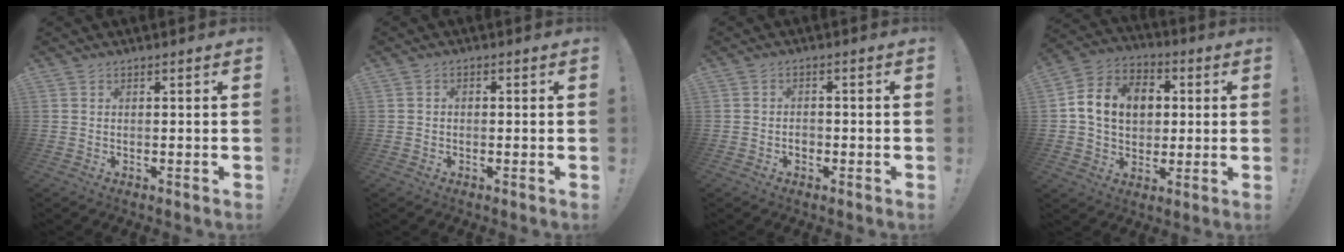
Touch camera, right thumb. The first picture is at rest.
{"total": 1.1, "force": [-0.7, 0.8, 0.5], "torque": [-0.007, 0.003, -0.013]}
{"total": 1.9, "force": [-0.9, 1.3, 1.0], "torque": [-0.008, 0.000, -0.018]}
{"total": 15.2, "force": [2.8, 11.9, 9.0], "torque": [-0.135, 0.005, 0.058]}